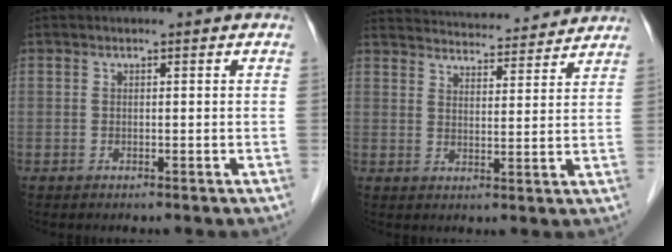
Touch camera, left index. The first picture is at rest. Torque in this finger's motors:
{"motor_torque": [-0.40, -0.95, 0.08, 0.01]}